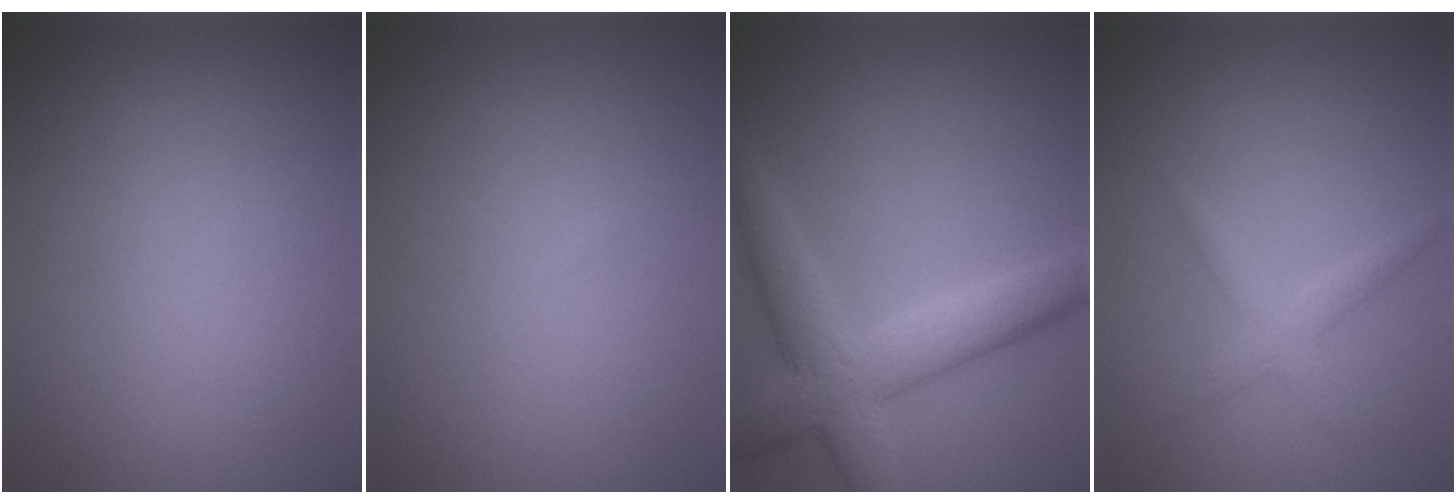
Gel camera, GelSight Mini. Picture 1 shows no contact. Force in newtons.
{"total": 0.0}
{"total": 6.2, "press": 6.2, "slide": 0.3}
{"total": 1.9, "press": 1.9, "slide": 0.0}